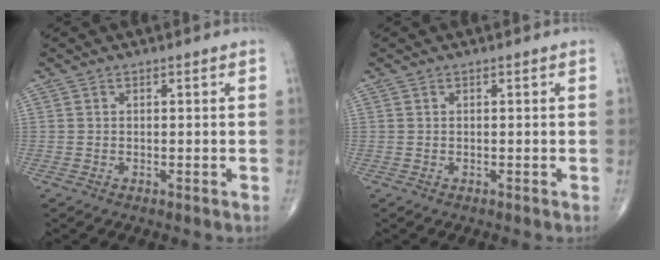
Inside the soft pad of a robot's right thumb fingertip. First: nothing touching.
{"total": 0.0}